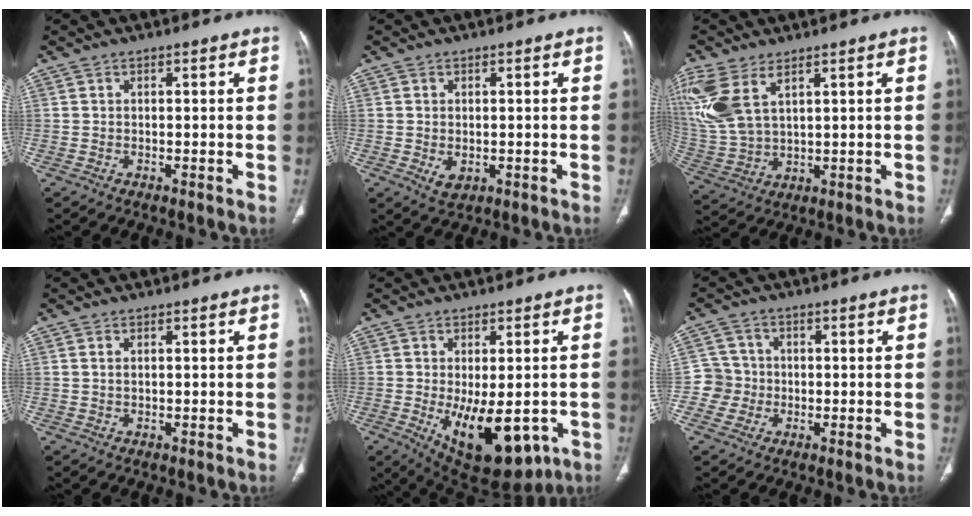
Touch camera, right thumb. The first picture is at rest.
{"total": 2.9, "force": [-0.4, 2.0, 2.0], "torque": [-0.031, -0.005, 0.002]}
{"total": 13.8, "force": [6.6, 7.2, 9.8], "torque": [-0.242, -0.011, 0.146]}
{"total": 0.8, "force": [0.4, 0.4, 0.6], "torque": [-0.017, 0.003, 0.009]}
{"total": 15.7, "force": [-4.8, 7.9, 12.7], "torque": [-0.174, -0.014, -0.045]}
{"total": 5.0, "force": [-0.9, 4.9, 0.1], "torque": [0.030, 0.013, -0.025]}